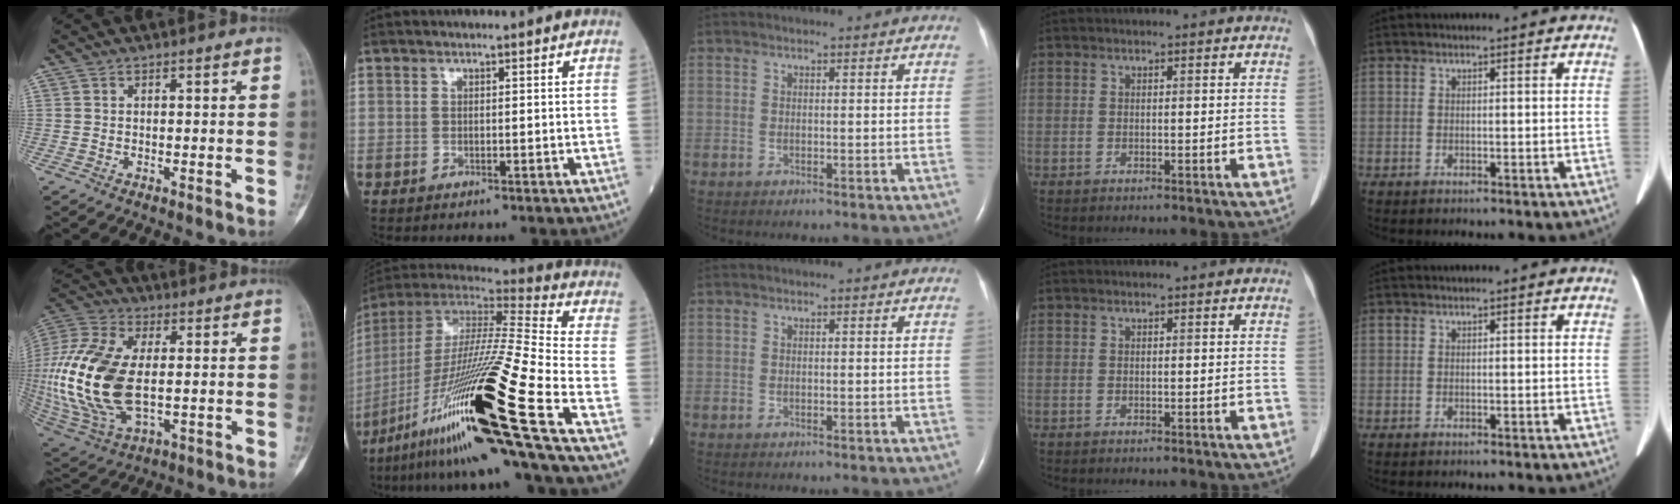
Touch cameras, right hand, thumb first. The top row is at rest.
{"thumb": {"total": 23.4, "force": [-0.4, 12.8, 19.6], "torque": [-0.443, -0.011, 0.002]}, "index": {"total": 31.0, "force": [-14.8, -0.6, 27.2], "torque": [-0.505, -0.050, -0.271]}}